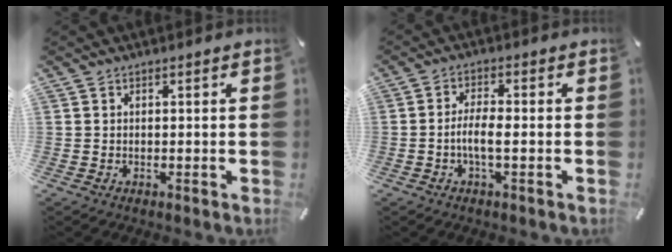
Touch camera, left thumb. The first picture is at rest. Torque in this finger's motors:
{"motor_torque": [-0.30, 0.59, 0.56, 0.19, 0.05]}